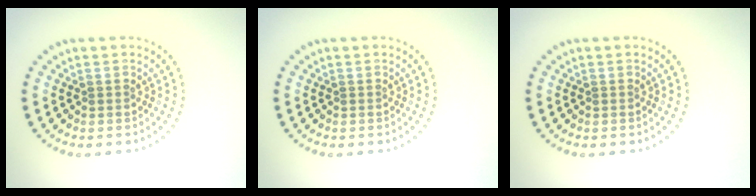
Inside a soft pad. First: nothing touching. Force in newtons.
{"total": 0.0}
{"total": 0.0}